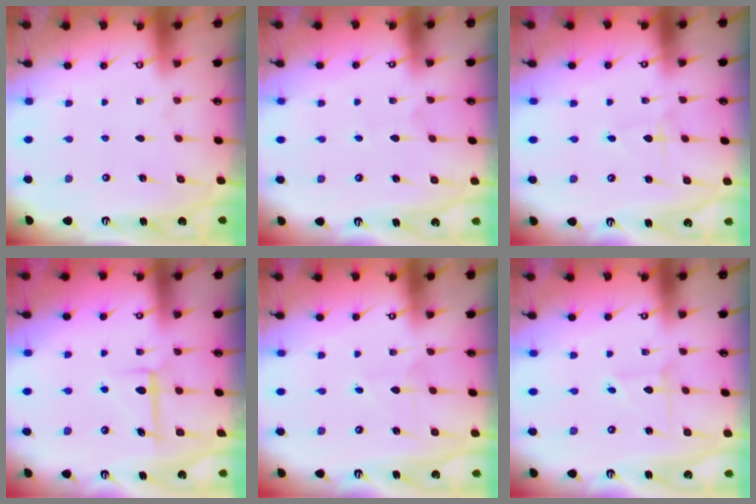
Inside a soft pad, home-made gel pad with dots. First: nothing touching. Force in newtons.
{"total": 2.9, "press": 2.8, "slide": 0.2}
{"total": 1.6, "press": 1.6, "slide": 0.2}
{"total": 6.2, "press": 6.2, "slide": 0.2}
{"total": 3.3, "press": 3.3, "slide": 0.3}
{"total": 2.4, "press": 2.4, "slide": 0.2}